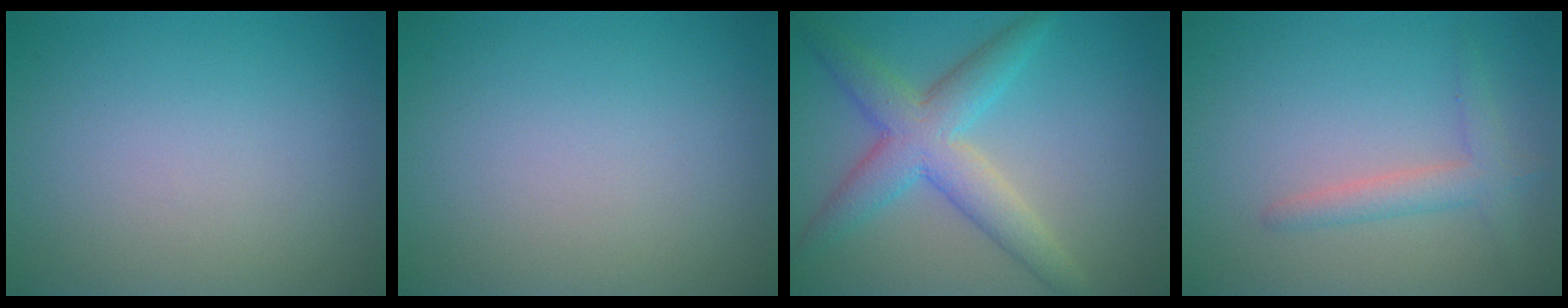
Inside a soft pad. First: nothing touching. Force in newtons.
{"total": 0.0}
{"total": 5.5, "press": 5.5, "slide": 0.2}
{"total": 2.3, "press": 2.3, "slide": 0.1}